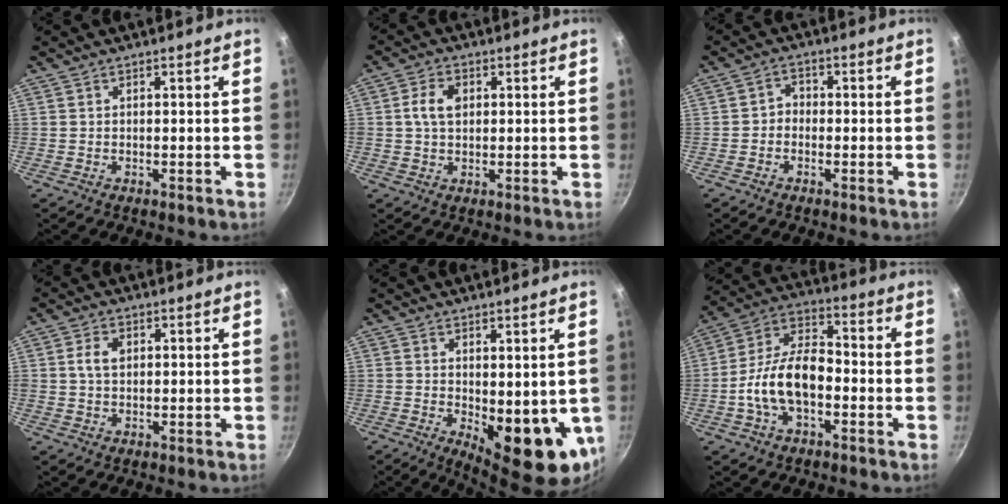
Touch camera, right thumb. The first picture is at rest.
{"total": 5.3, "force": [0.9, 3.7, 3.7], "torque": [-0.056, 0.007, 0.012]}
{"total": 2.6, "force": [-1.0, 2.1, 1.1], "torque": [-0.005, 0.017, -0.024]}
{"total": 3.6, "force": [0.7, 2.5, 2.5], "torque": [-0.037, 0.005, 0.010]}
{"total": 11.7, "force": [0.0, 5.2, 10.5], "torque": [-0.118, -0.021, 0.014]}
{"total": 13.6, "force": [-3.4, 7.7, 10.6], "torque": [-0.168, 0.047, -0.076]}